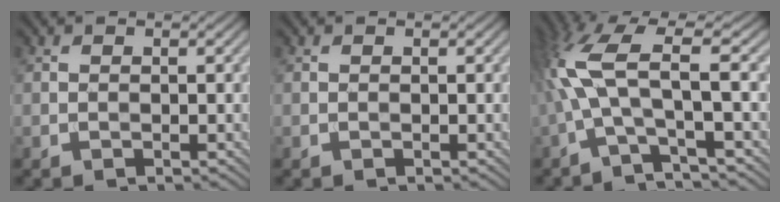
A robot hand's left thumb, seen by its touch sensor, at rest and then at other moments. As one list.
[{"total": 0.0}, {"total": 10.1, "force": [-0.1, 2.2, 9.9], "torque": [-0.211, 0.026, -0.018]}]